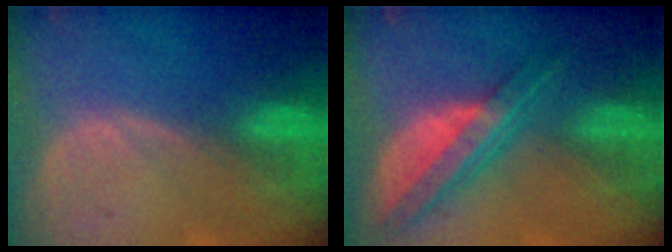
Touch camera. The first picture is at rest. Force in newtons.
{"total": 7.9, "press": 6.7, "slide": 4.2}